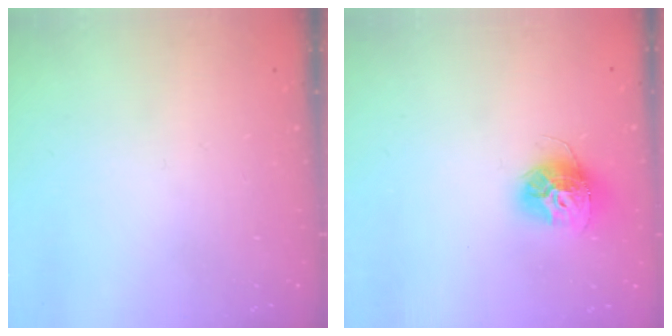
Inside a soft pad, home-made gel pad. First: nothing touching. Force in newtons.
{"total": 12.1, "press": 12.0, "slide": 1.0}